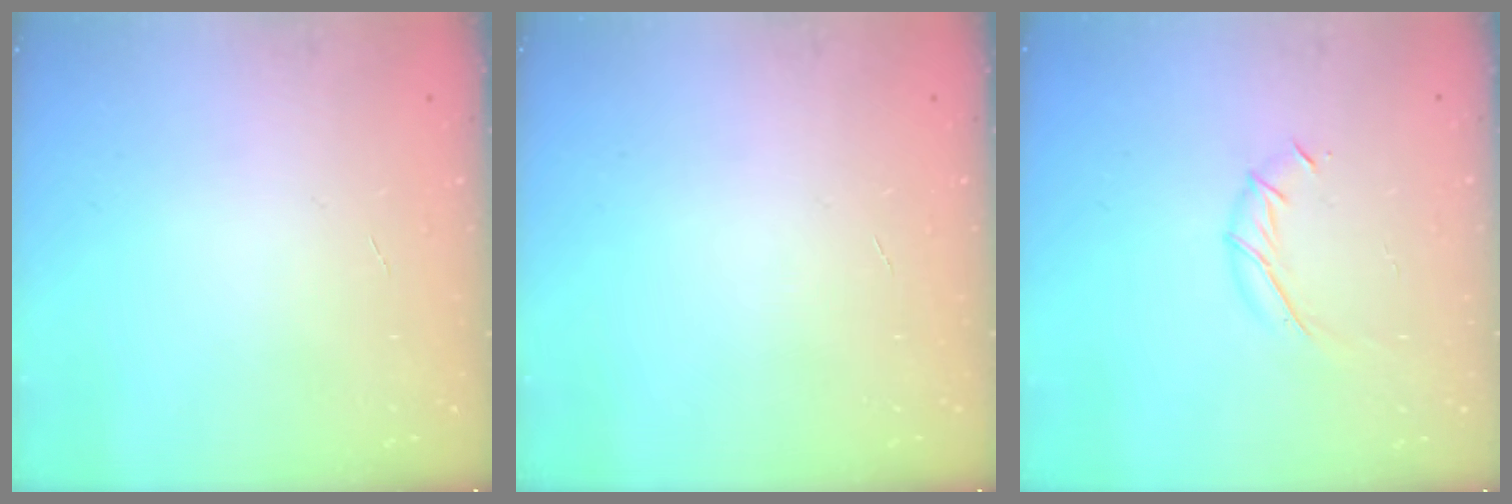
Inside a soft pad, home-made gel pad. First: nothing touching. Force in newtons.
{"total": 0.0}
{"total": 7.2, "press": 7.0, "slide": 1.4}